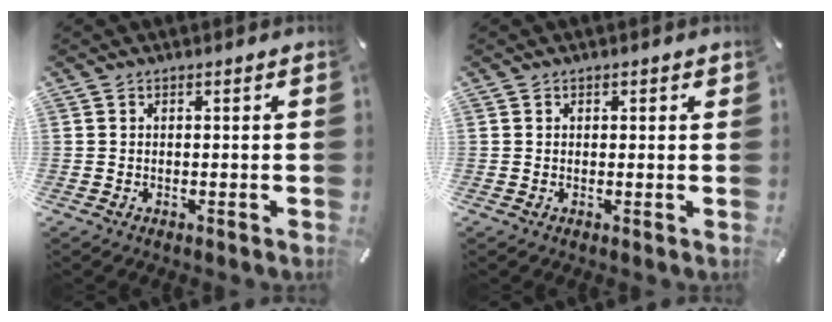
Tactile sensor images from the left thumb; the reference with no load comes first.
{"total": 0.7, "force": [0.3, 0.6, 0.2], "torque": [0.004, 0.000, 0.004]}